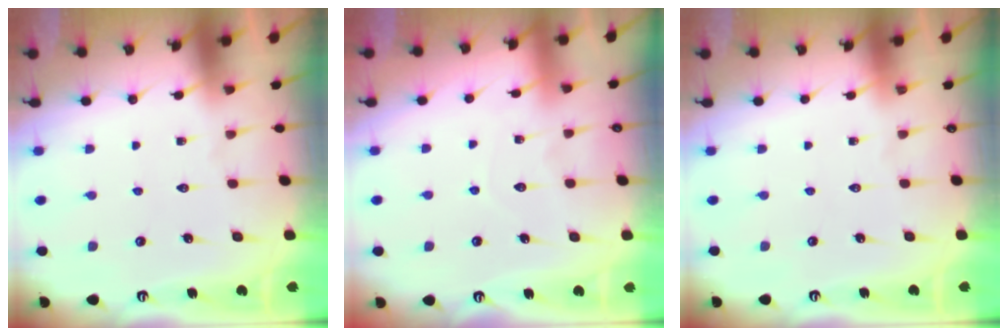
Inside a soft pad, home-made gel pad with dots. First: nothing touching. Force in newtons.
{"total": 4.9, "press": 4.9, "slide": 0.4}
{"total": 0.0}